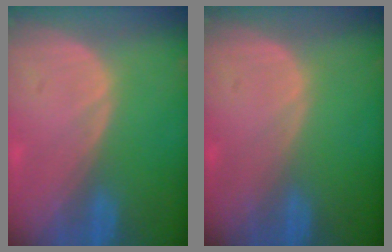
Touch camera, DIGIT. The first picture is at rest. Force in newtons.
{"total": 0.0}